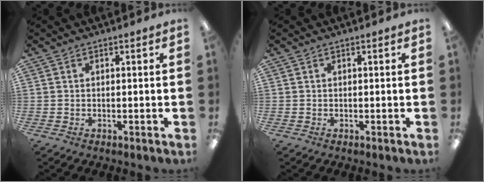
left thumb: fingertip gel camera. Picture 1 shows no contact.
{"total": 0.0}